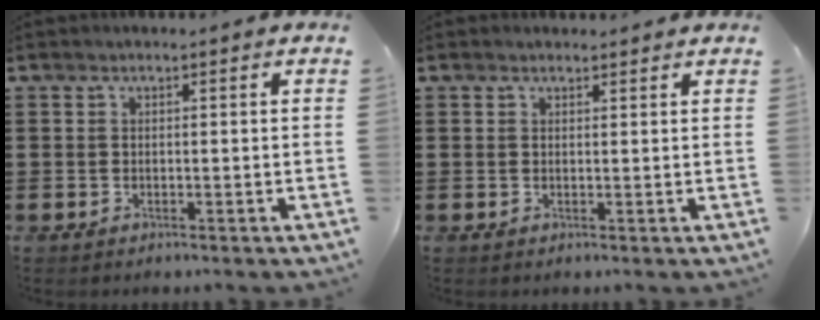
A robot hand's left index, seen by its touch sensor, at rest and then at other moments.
{"total": 0.9, "force": [0.8, 0.3, 0.1], "torque": [-0.003, 0.001, 0.017]}